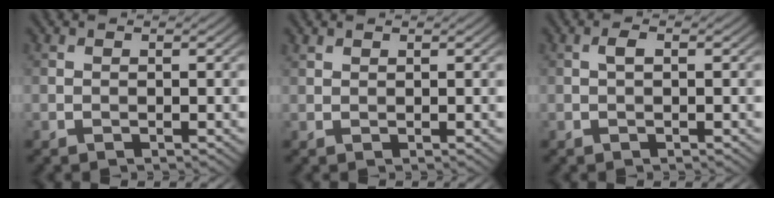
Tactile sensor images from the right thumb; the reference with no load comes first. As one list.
[{"total": 1.0, "force": [0.8, 0.4, 0.2], "torque": [-0.008, 0.001, 0.020]}, {"total": 1.0, "force": [0.1, 0.4, 1.0], "torque": [-0.021, 0.004, 0.001]}]